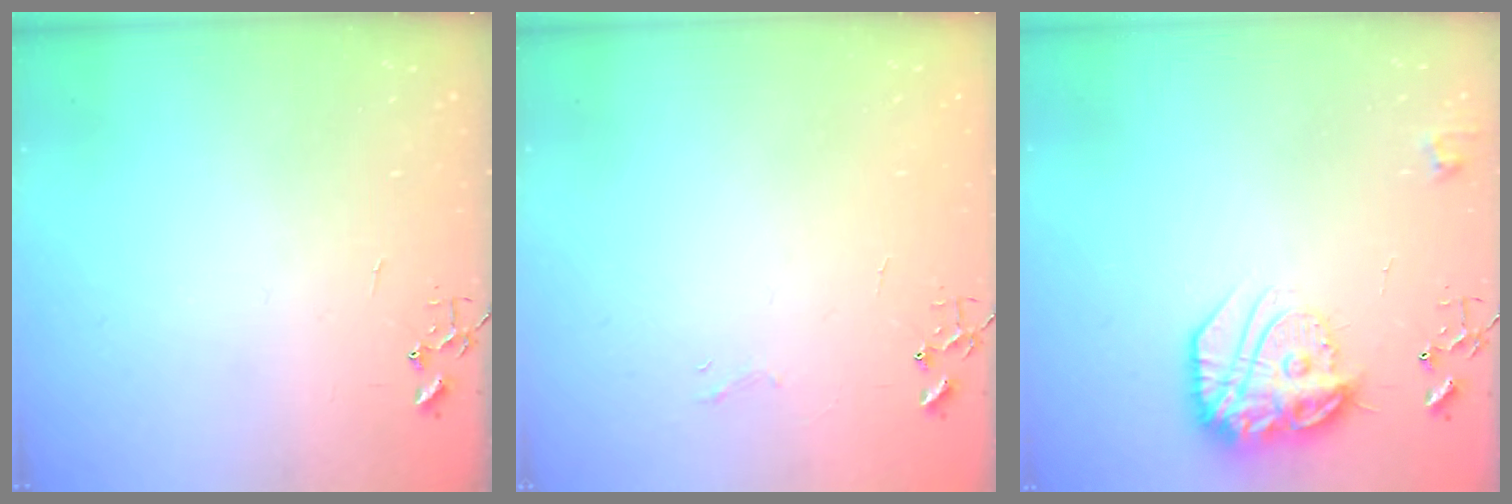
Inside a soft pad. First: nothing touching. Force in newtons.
{"total": 3.3, "press": 3.3, "slide": 0.3}
{"total": 18.0, "press": 18.0, "slide": 1.3}